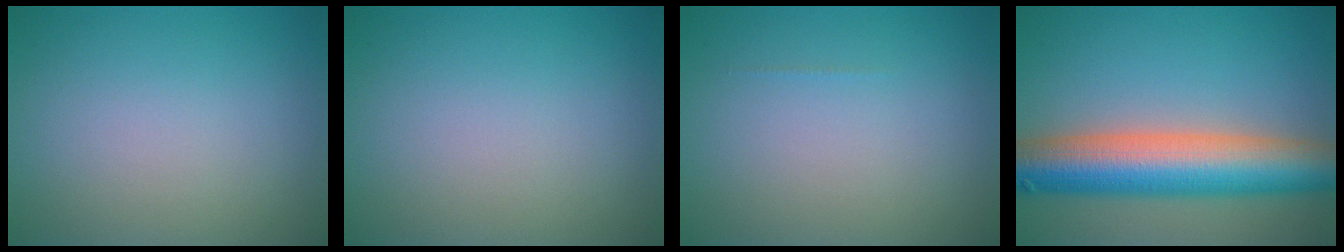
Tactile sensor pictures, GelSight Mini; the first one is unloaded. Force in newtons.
{"total": 0.0}
{"total": 0.0}
{"total": 10.6, "press": 10.6, "slide": 0.5}